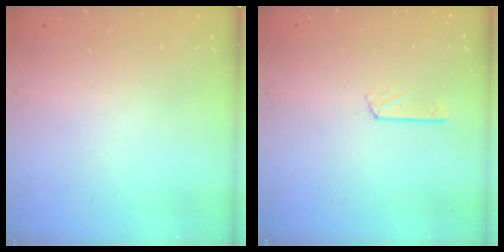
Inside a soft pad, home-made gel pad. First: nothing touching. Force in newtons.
{"total": 3.4, "press": 3.3, "slide": 0.3}